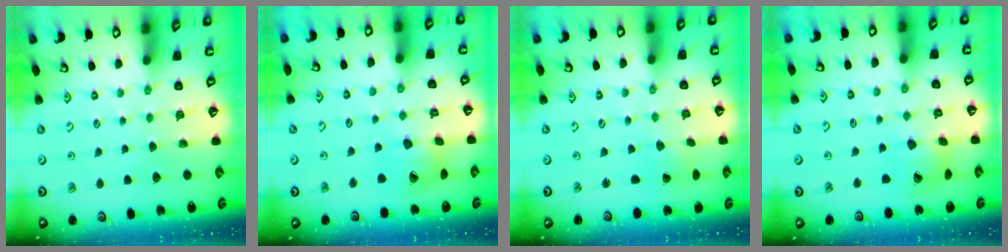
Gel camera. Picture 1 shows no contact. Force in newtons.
{"total": 13.4, "press": 13.3, "slide": 1.5}
{"total": 0.7, "press": 0.7, "slide": 0.1}
{"total": 11.2, "press": 11.1, "slide": 1.5}